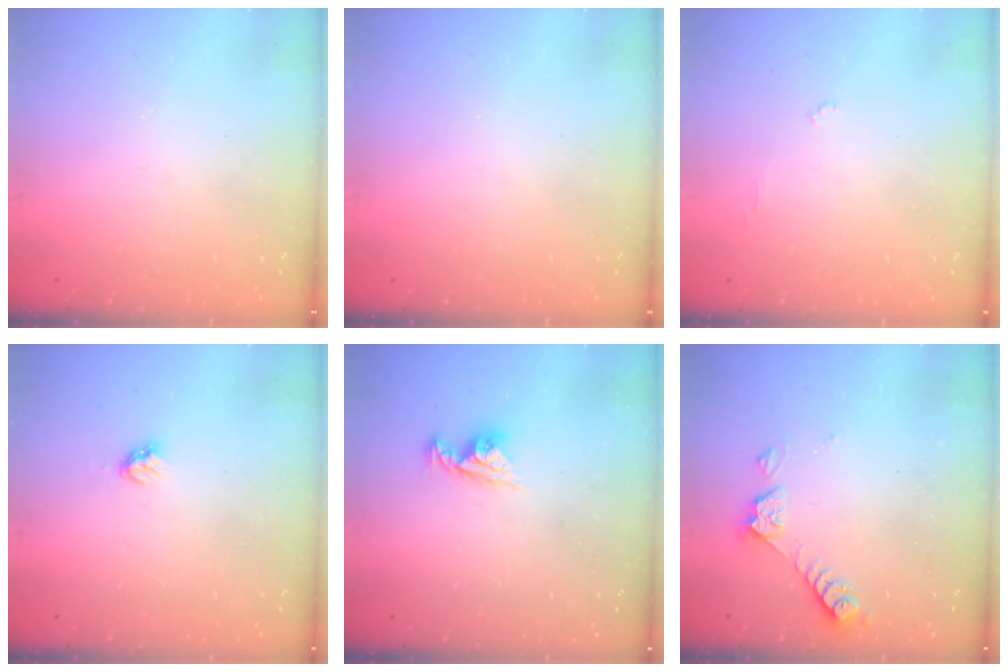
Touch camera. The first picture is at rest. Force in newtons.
{"total": 0.0}
{"total": 3.9, "press": 3.9, "slide": 0.3}
{"total": 2.8, "press": 2.8, "slide": 0.2}
{"total": 7.6, "press": 7.6, "slide": 0.6}
{"total": 4.9, "press": 4.8, "slide": 0.6}